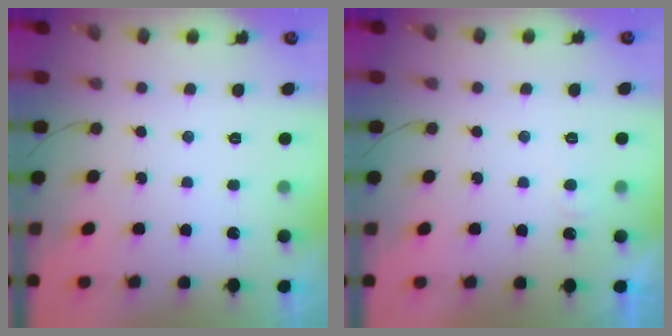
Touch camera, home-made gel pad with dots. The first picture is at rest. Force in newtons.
{"total": 3.7, "press": 3.7, "slide": 0.3}